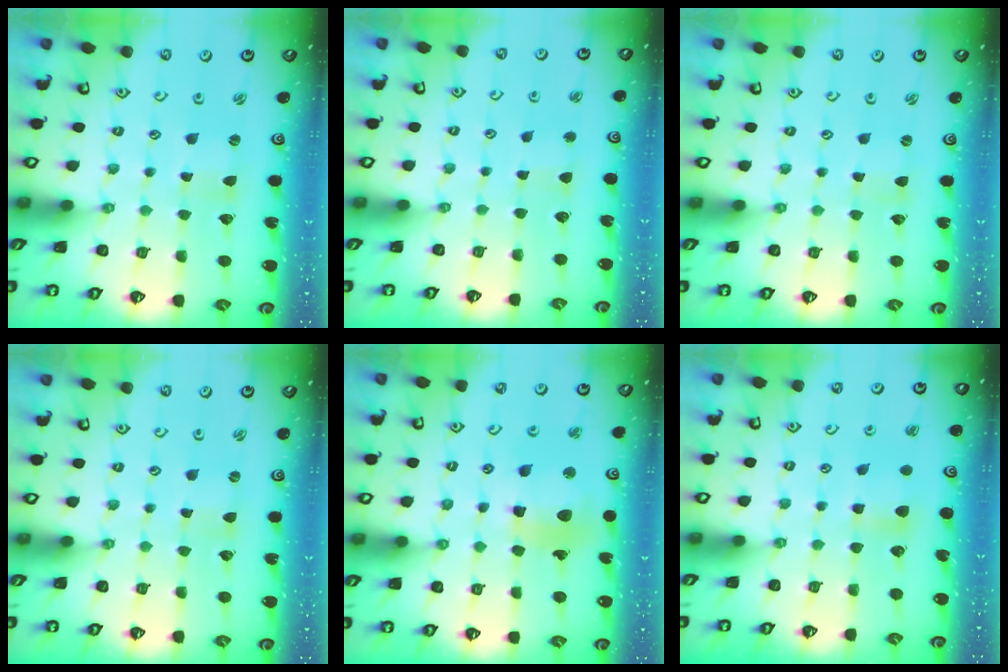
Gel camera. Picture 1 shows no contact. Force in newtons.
{"total": 2.5, "press": 2.5, "slide": 0.3}
{"total": 0.6, "press": 0.6, "slide": 0.0}
{"total": 0.0}
{"total": 13.1, "press": 13.0, "slide": 1.7}
{"total": 5.8, "press": 5.8, "slide": 0.8}